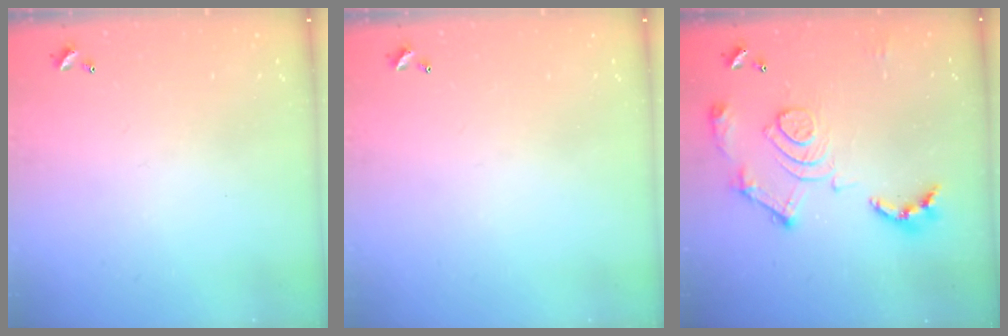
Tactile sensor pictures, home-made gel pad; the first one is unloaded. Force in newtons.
{"total": 0.0}
{"total": 16.8, "press": 16.7, "slide": 1.6}